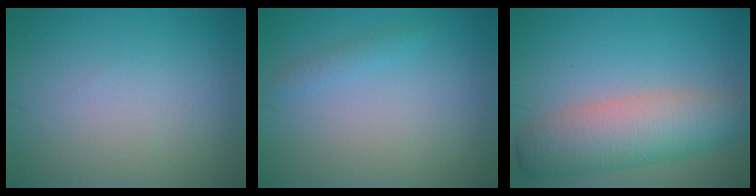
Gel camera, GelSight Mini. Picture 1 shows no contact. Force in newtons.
{"total": 1.0, "press": 1.0, "slide": 0.1}
{"total": 5.9, "press": 5.9, "slide": 0.5}